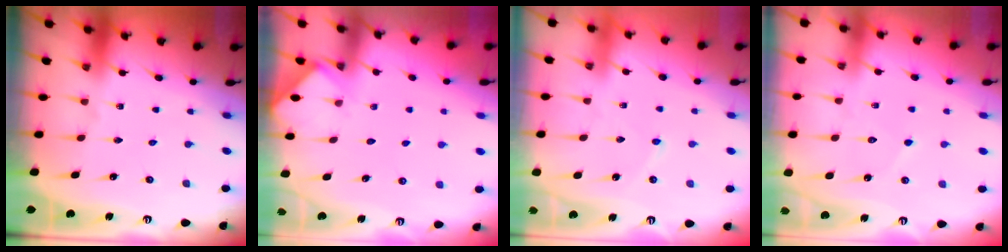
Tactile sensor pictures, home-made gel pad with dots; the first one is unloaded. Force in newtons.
{"total": 3.8, "press": 3.7, "slide": 0.5}
{"total": 2.9, "press": 2.9, "slide": 0.2}
{"total": 5.0, "press": 5.0, "slide": 0.5}